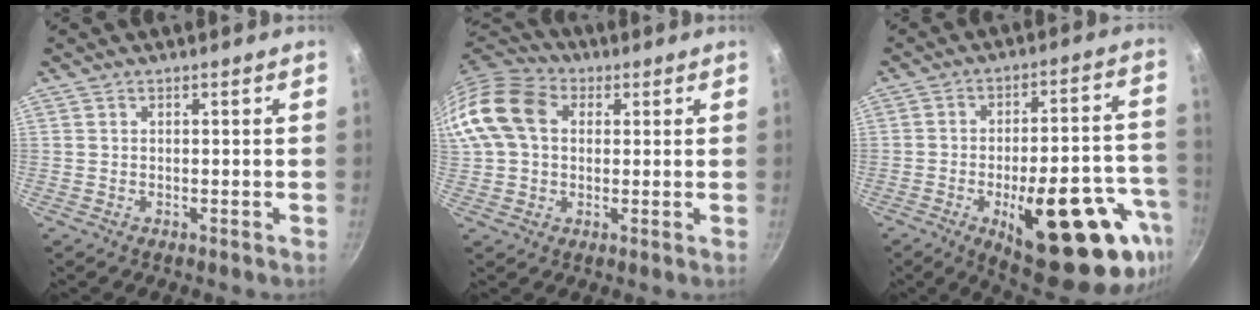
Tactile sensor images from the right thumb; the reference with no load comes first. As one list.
[{"total": 14.0, "force": [2.6, 10.5, 8.9], "torque": [-0.161, 0.027, 0.031]}, {"total": 25.9, "force": [-10.3, 10.1, 21.5], "torque": [-0.243, 0.028, -0.130]}]